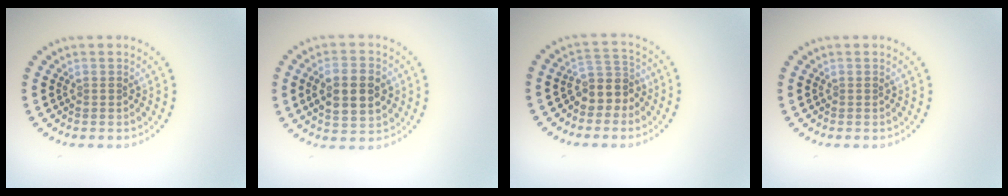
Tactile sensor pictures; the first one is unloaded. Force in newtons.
{"total": 5.5, "press": 5.5, "slide": 0.3}
{"total": 3.1, "press": 2.6, "slide": 1.7}
{"total": 0.0}